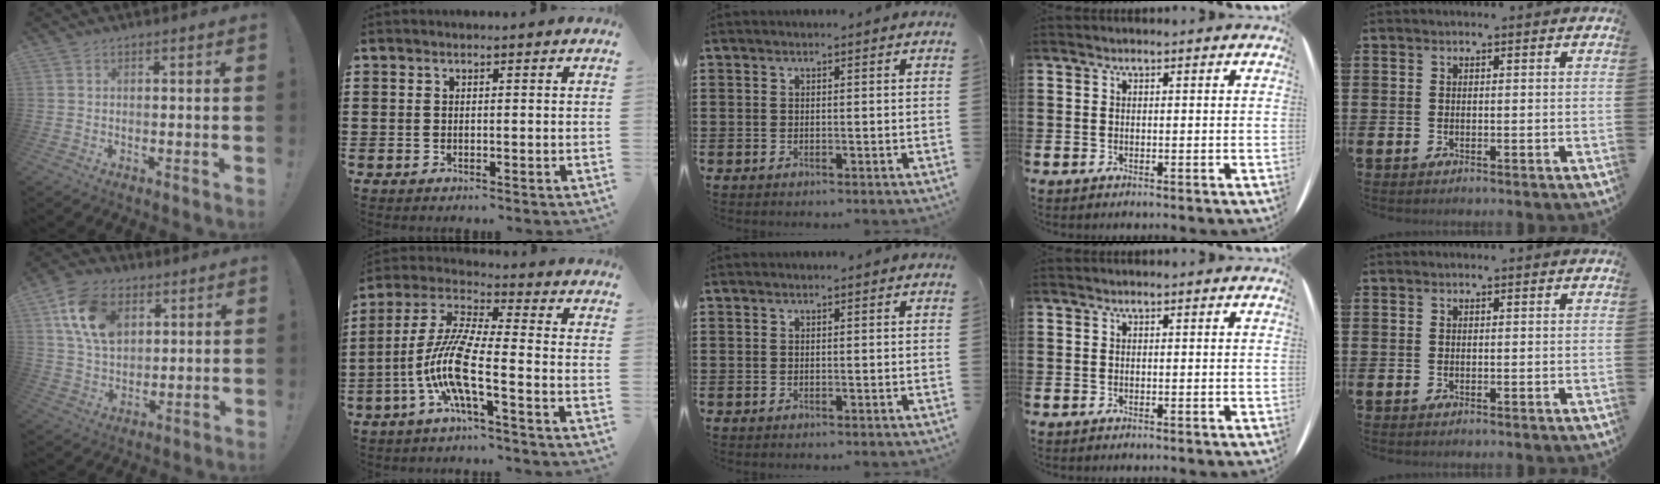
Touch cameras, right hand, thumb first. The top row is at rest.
{"thumb": {"total": 15.6, "force": [6.4, 10.9, 9.2], "torque": [-0.153, -0.014, 0.126]}, "index": {"total": 10.6, "force": [-4.6, 1.3, 9.4], "torque": [-0.232, -0.027, -0.099]}}